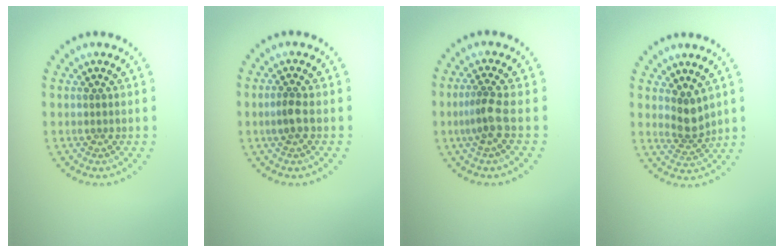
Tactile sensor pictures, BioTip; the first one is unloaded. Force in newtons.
{"total": 1.5, "press": 1.4, "slide": 0.6}
{"total": 2.3, "press": 1.8, "slide": 1.6}
{"total": 2.5, "press": 1.9, "slide": 1.6}